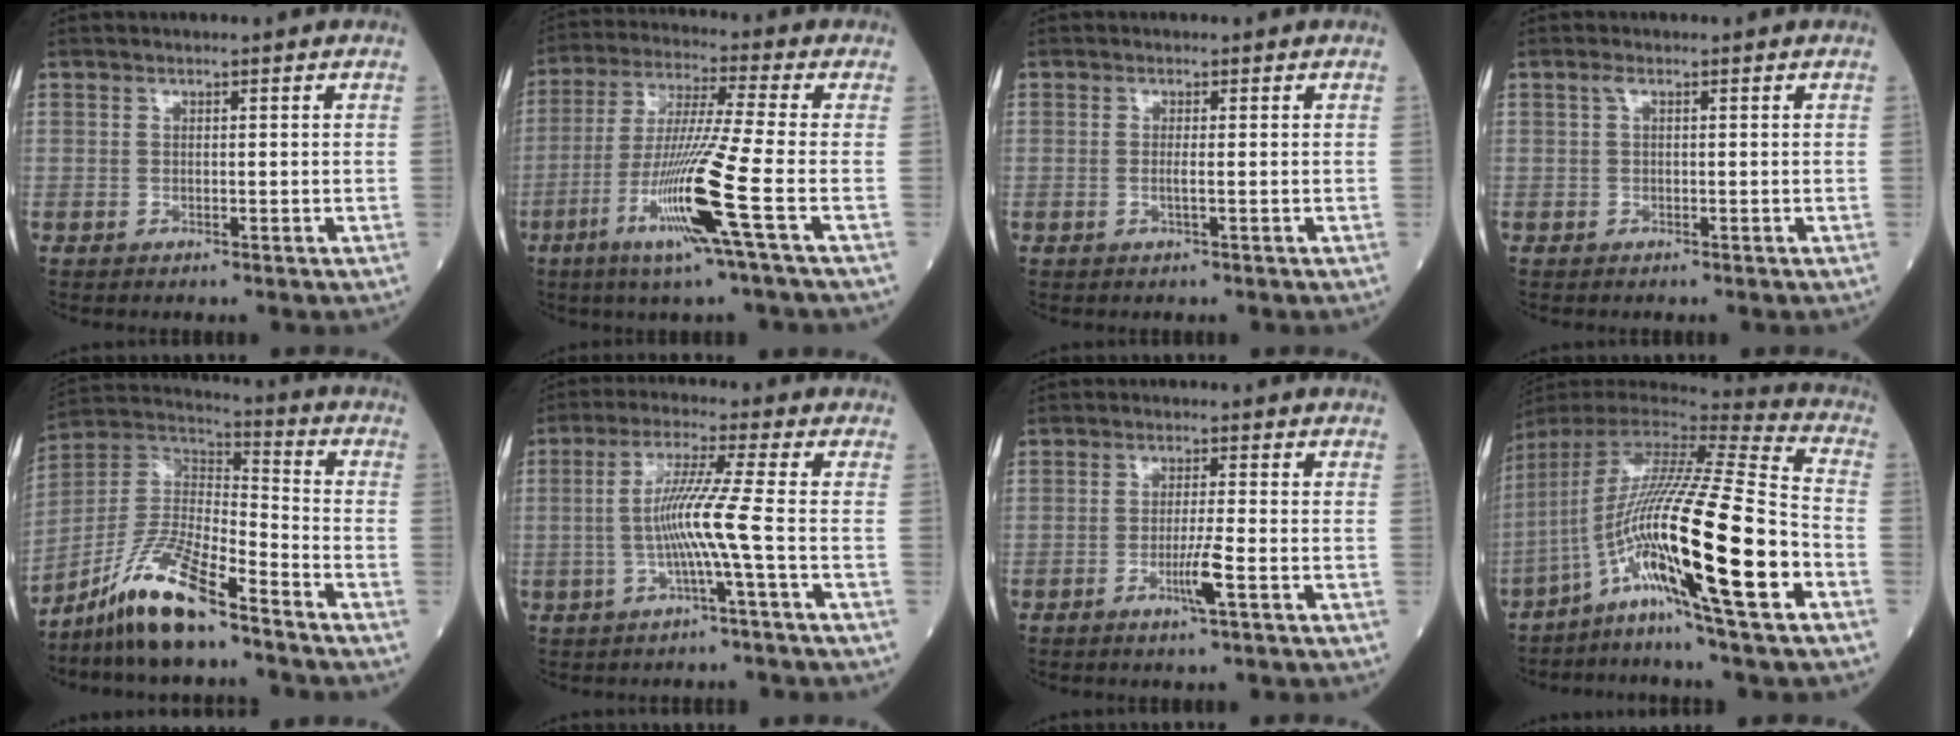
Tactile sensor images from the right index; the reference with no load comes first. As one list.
[{"total": 13.7, "force": [-5.1, -2.2, 12.6], "torque": [-0.254, -0.026, -0.099]}, {"total": 1.0, "force": [-0.2, -0.2, 0.9], "torque": [-0.021, -0.001, -0.004]}, {"total": 0.8, "force": [0.2, 0.1, 0.8], "torque": [-0.016, 0.003, 0.003]}, {"total": 13.0, "force": [-9.6, 1.8, 8.7], "torque": [-0.183, 0.003, -0.178]}, {"total": 7.4, "force": [-1.5, -1.8, 7.0], "torque": [-0.142, 0.007, -0.027]}, {"total": 3.7, "force": [-1.5, -0.6, 3.3], "torque": [-0.066, -0.007, -0.030]}, {"total": 23.8, "force": [-8.3, -0.1, 22.3], "torque": [-0.427, -0.023, -0.154]}]